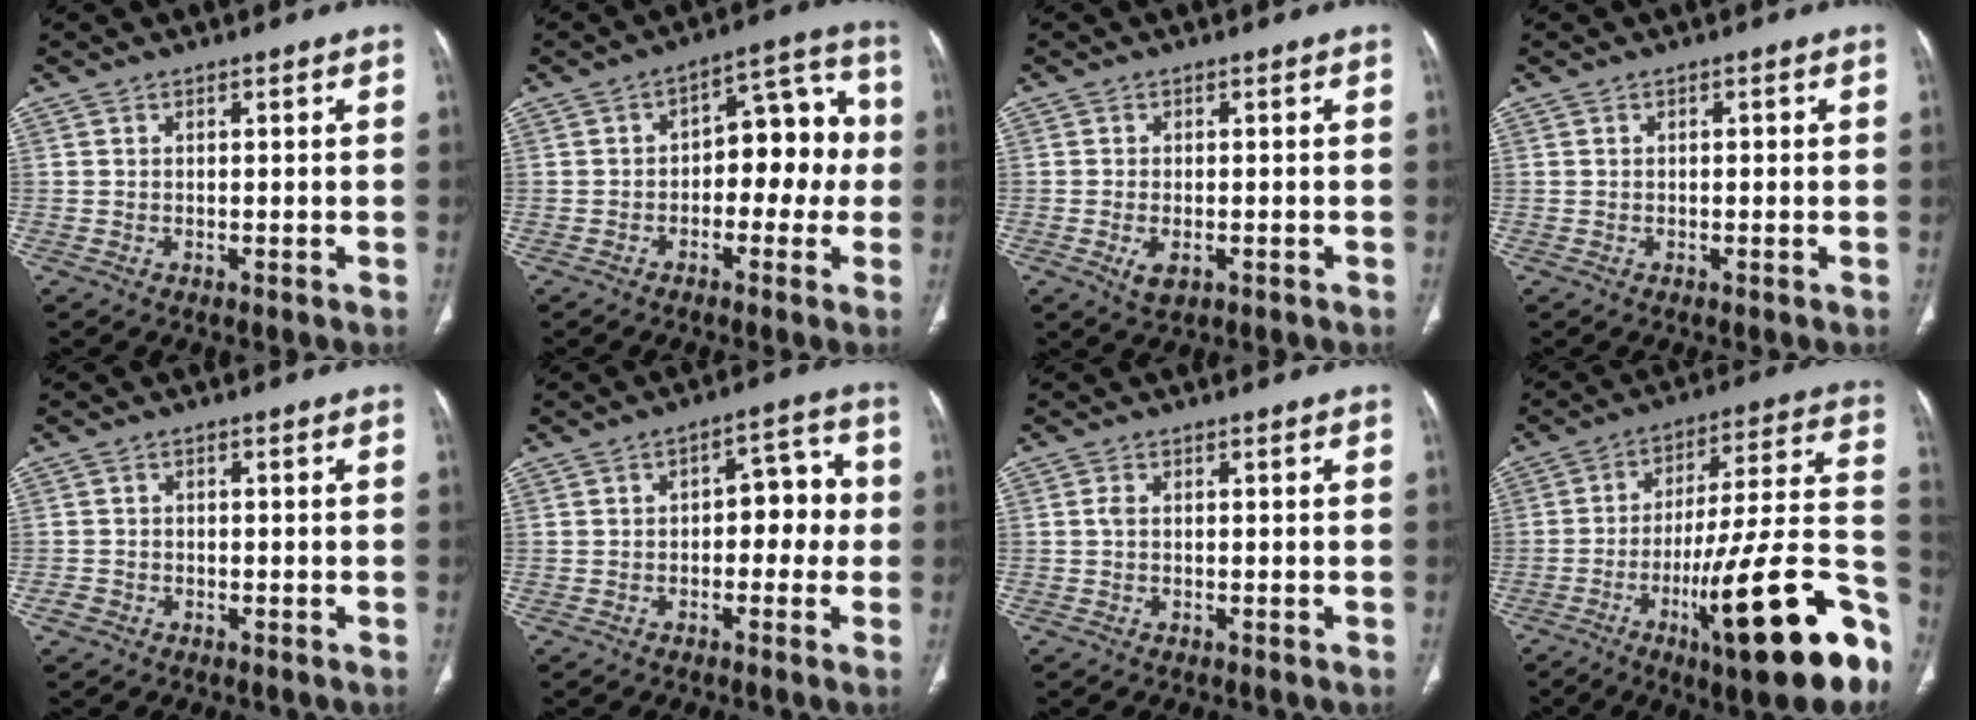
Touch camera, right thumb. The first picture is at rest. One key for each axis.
{"total": 11.8, "fx": -0.8, "fy": 7.0, "fz": 9.5, "tx": -0.076, "ty": 0.048, "tz": -0.020}
{"total": 3.3, "fx": -1.2, "fy": 1.8, "fz": 2.5, "tx": -0.047, "ty": -0.001, "tz": -0.014}
{"total": 0.8, "fx": 0.1, "fy": 0.4, "fz": 0.7, "tx": -0.013, "ty": 0.001, "tz": 0.003}
{"total": 1.6, "fx": -0.9, "fy": 1.3, "fz": 0.3, "tx": -0.007, "ty": 0.006, "tz": -0.020}
{"total": 7.8, "fx": -0.5, "fy": 4.6, "fz": 6.3, "tx": -0.046, "ty": 0.031, "tz": -0.015}
{"total": 0.9, "fx": 0.0, "fy": 0.4, "fz": 0.7, "tx": -0.018, "ty": 0.000, "tz": -0.002}
{"total": 26.5, "fx": -11.7, "fy": 5.3, "fz": 23.2, "tx": -0.295, "ty": 0.057, "tz": -0.172}